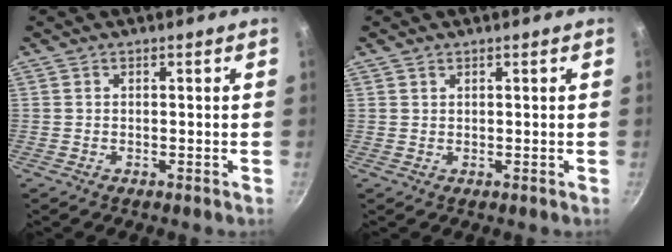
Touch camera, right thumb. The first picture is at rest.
{"total": 0.7, "force": [0.5, 0.5, 0.2], "torque": [-0.001, -0.001, 0.009]}